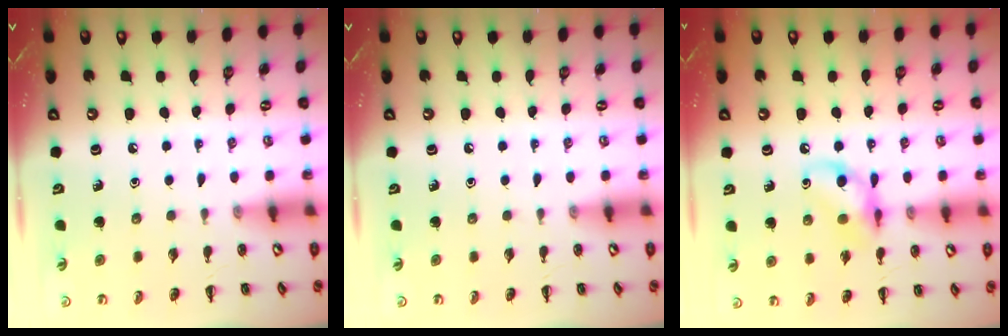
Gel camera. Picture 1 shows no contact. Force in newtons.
{"total": 0.0}
{"total": 11.6, "press": 11.4, "slide": 1.9}